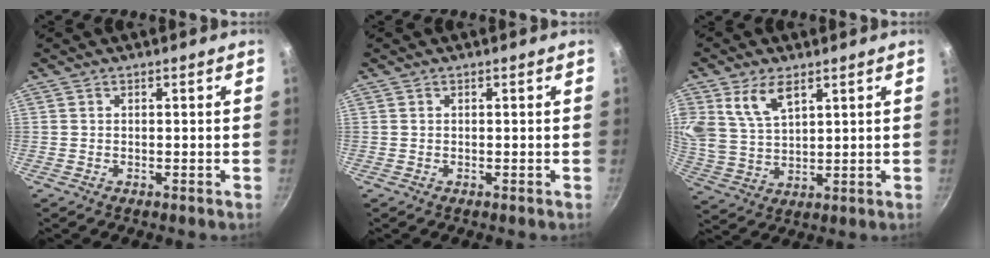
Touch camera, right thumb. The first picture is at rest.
{"total": 0.0}
{"total": 8.9, "force": [4.6, 4.9, 5.8], "torque": [-0.102, -0.025, 0.098]}